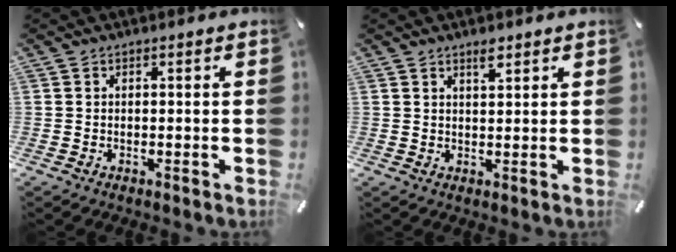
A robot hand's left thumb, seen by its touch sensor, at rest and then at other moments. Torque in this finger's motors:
{"motor_torque": [-0.08, -0.11, 0.11, 0.05, 0.04]}